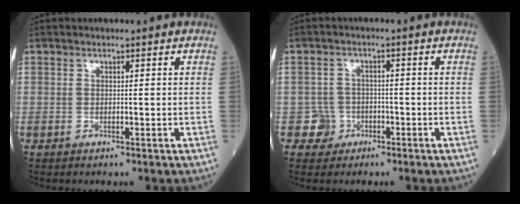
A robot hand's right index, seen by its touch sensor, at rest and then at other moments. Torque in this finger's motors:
{"motor_torque": [-0.28, -0.30, 0.01, -0.03]}